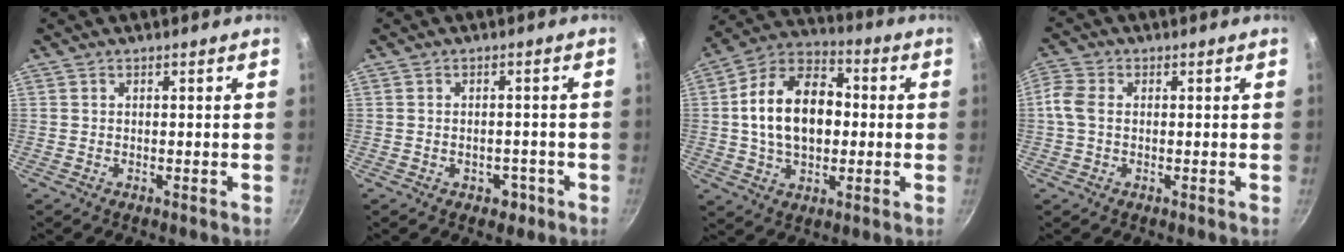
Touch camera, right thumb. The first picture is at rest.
{"total": 2.9, "force": [-1.5, 2.0, 1.5], "torque": [-0.008, 0.013, -0.010]}
{"total": 17.3, "force": [0.5, 11.5, 12.8], "torque": [-0.184, 0.029, -0.004]}
{"total": 4.4, "force": [0.1, 3.1, 3.2], "torque": [-0.075, 0.011, -0.008]}